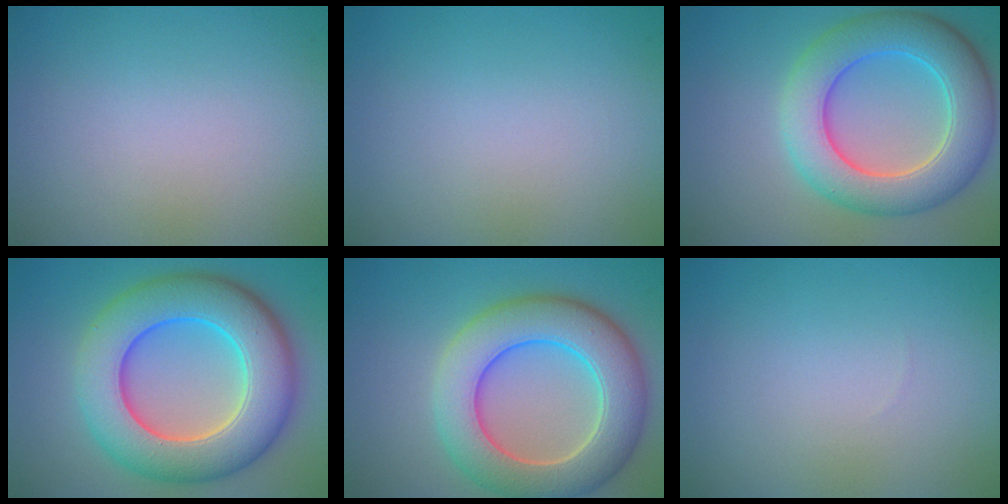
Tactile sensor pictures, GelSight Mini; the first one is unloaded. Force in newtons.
{"total": 0.0}
{"total": 8.4, "press": 8.4, "slide": 0.5}
{"total": 11.4, "press": 11.4, "slide": 0.3}
{"total": 9.3, "press": 9.3, "slide": 0.4}
{"total": 0.0}